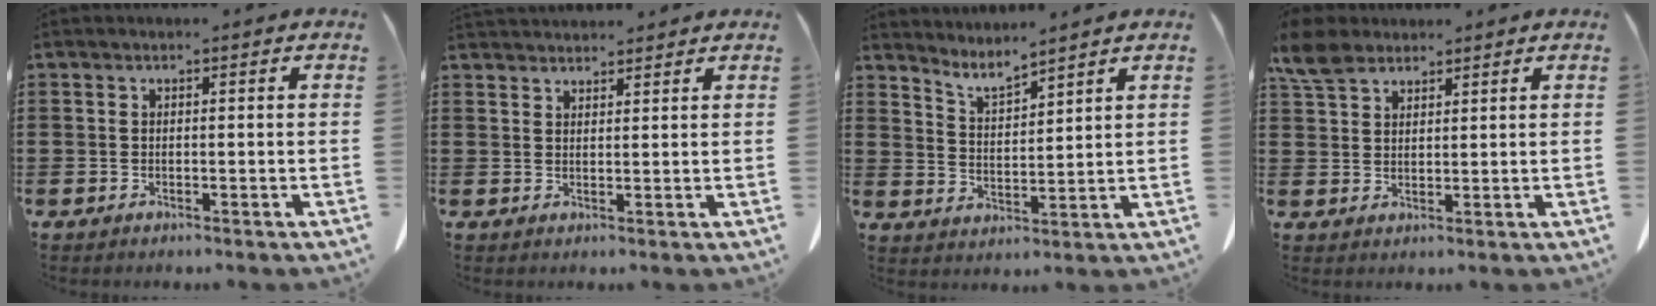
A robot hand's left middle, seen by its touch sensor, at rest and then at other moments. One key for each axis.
{"total": 2.4, "fx": 2.4, "fy": 0.2, "fz": 0.0, "tx": -0.006, "ty": -0.005, "tz": 0.046}
{"total": 3.8, "fx": 3.7, "fy": -0.3, "fz": 0.8, "tx": -0.029, "ty": -0.022, "tz": 0.066}
{"total": 5.8, "fx": 4.3, "fy": 2.8, "fz": 2.7, "tx": -0.068, "ty": -0.001, "tz": 0.079}